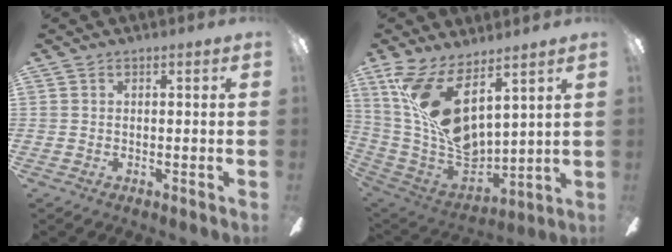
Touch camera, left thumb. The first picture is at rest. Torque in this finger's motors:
{"motor_torque": [1.60, 1.60, 1.79, -0.98, 0.64]}